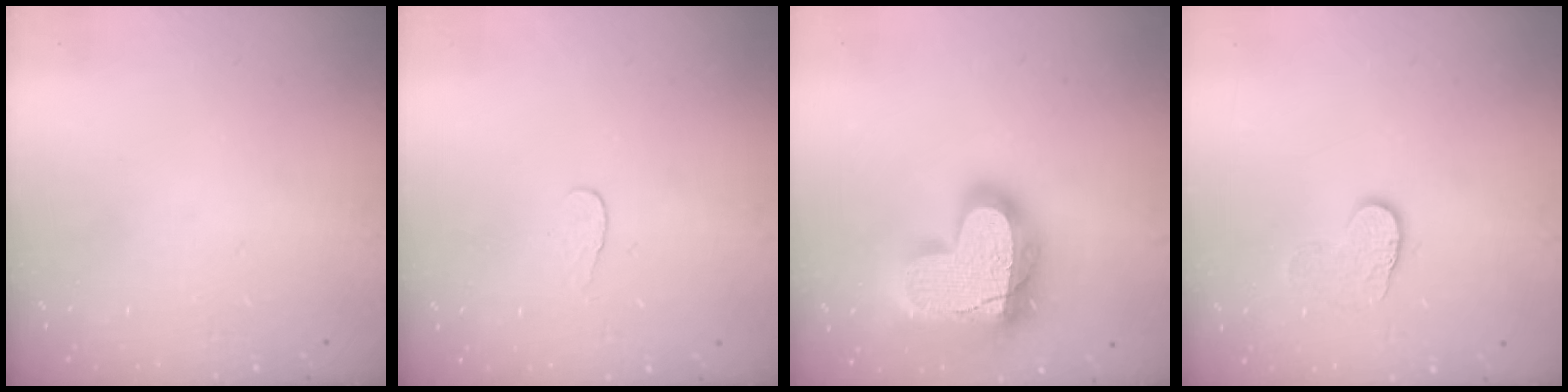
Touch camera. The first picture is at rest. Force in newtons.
{"total": 3.8, "press": 3.8, "slide": 0.4}
{"total": 26.4, "press": 26.3, "slide": 2.0}
{"total": 6.9, "press": 6.8, "slide": 0.5}